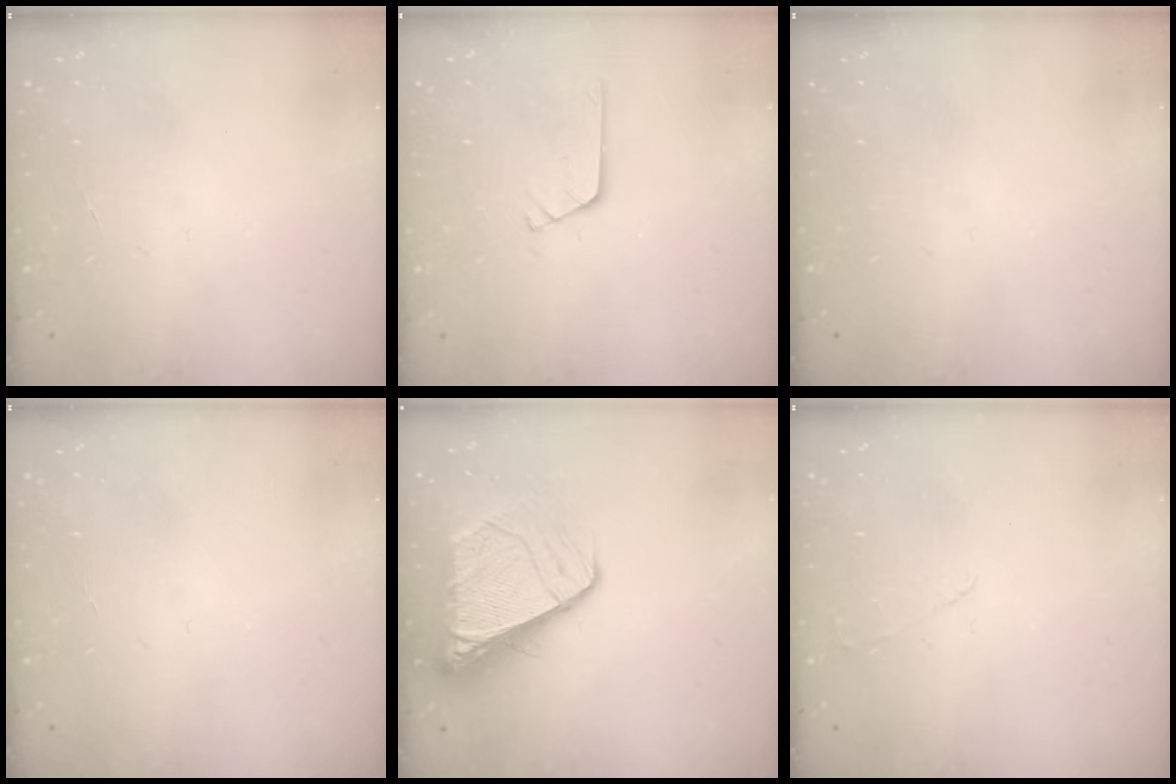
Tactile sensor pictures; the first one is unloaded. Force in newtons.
{"total": 2.9, "press": 2.8, "slide": 0.3}
{"total": 0.0}
{"total": 0.0}
{"total": 10.7, "press": 10.6, "slide": 1.2}
{"total": 2.4, "press": 2.4, "slide": 0.4}